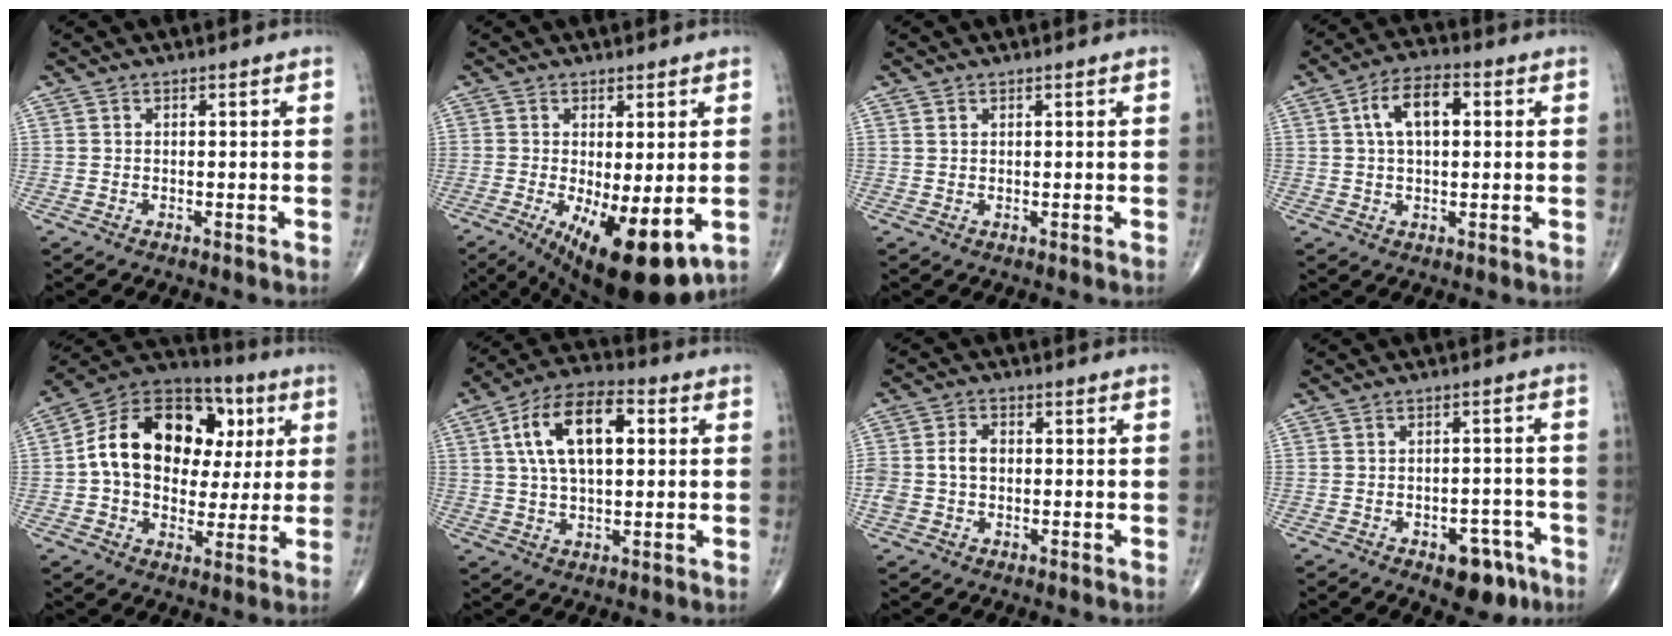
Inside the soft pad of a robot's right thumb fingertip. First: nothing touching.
{"total": 13.4, "force": [-3.8, 4.6, 12.0], "torque": [-0.182, -0.028, -0.043]}
{"total": 0.7, "force": [0.5, 0.4, 0.1], "torque": [0.002, -0.003, 0.008]}
{"total": 8.6, "force": [2.0, 4.5, 7.1], "torque": [-0.118, 0.017, 0.028]}
{"total": 21.8, "force": [3.5, 15.2, 15.3], "torque": [-0.218, 0.026, 0.053]}
{"total": 14.9, "force": [3.5, 7.6, 12.3], "torque": [-0.212, 0.019, 0.057]}
{"total": 5.7, "force": [0.0, 4.2, 3.9], "torque": [-0.083, 0.018, 0.001]}
{"total": 7.3, "force": [-4.1, 4.1, 4.4], "torque": [-0.031, 0.030, -0.048]}